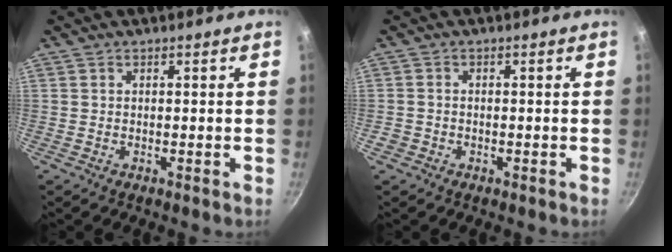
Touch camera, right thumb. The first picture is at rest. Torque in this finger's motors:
{"motor_torque": [-0.36, -0.05, -0.28, -0.02, 0.04]}